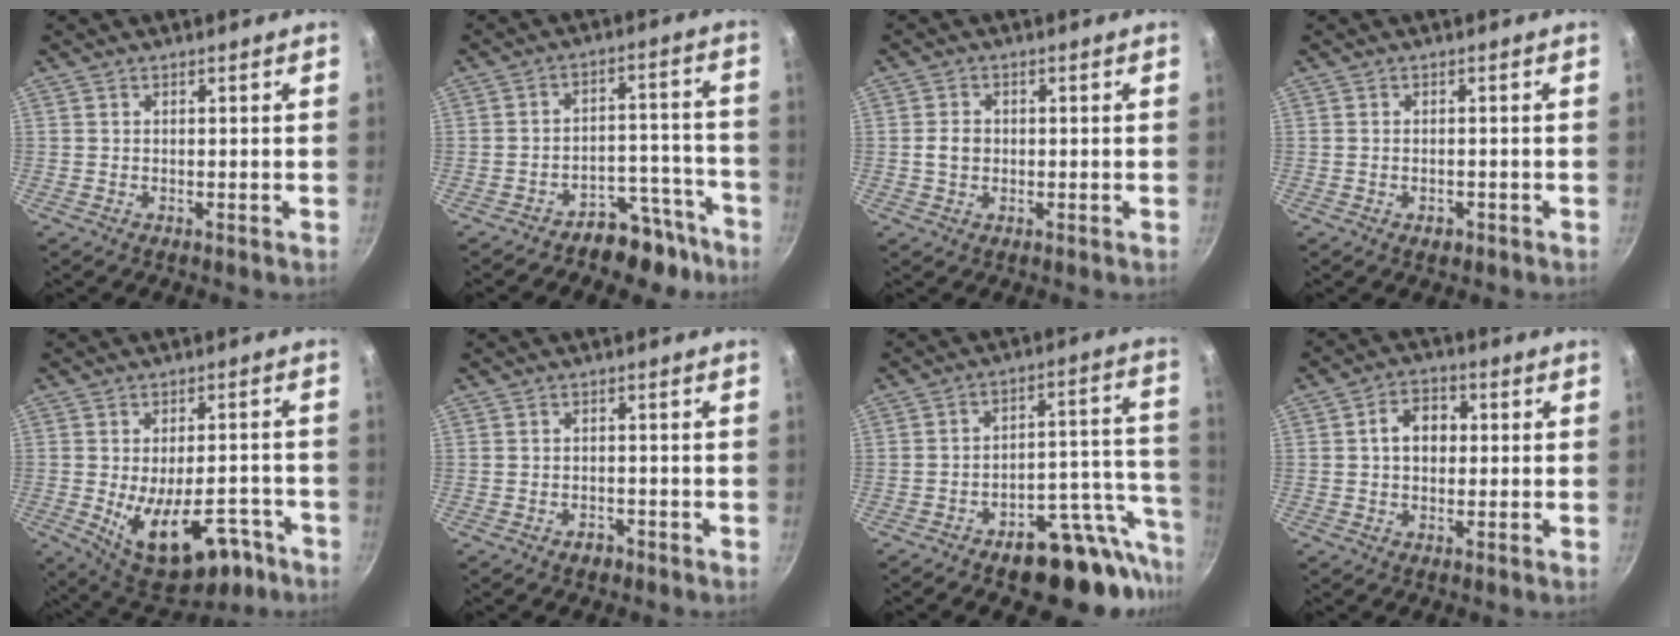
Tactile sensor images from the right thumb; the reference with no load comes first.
{"total": 9.9, "force": [-8.0, 5.2, 2.8], "torque": [0.034, 0.096, -0.105]}
{"total": 2.8, "force": [-0.2, 2.3, 1.6], "torque": [-0.021, 0.007, -0.006]}
{"total": 1.9, "force": [-1.0, 1.1, 1.1], "torque": [-0.016, 0.005, -0.012]}
{"total": 16.7, "force": [-6.9, 8.8, 12.4], "torque": [-0.137, 0.016, -0.080]}
{"total": 2.0, "force": [-1.4, 1.3, 0.8], "torque": [-0.007, 0.015, -0.014]}
{"total": 18.4, "force": [-11.7, 8.3, 11.6], "torque": [-0.078, 0.079, -0.160]}
{"total": 6.7, "force": [0.7, 4.9, 4.4], "torque": [-0.043, 0.016, 0.002]}